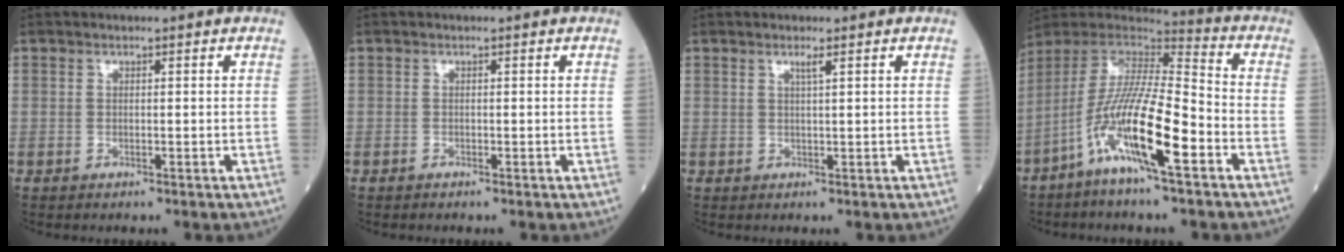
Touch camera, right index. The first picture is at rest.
{"total": 0.0}
{"total": 1.3, "force": [0.8, -0.2, 1.0], "torque": [-0.022, -0.003, 0.015]}
{"total": 15.4, "force": [-6.9, 1.3, 13.7], "torque": [-0.276, -0.014, -0.135]}